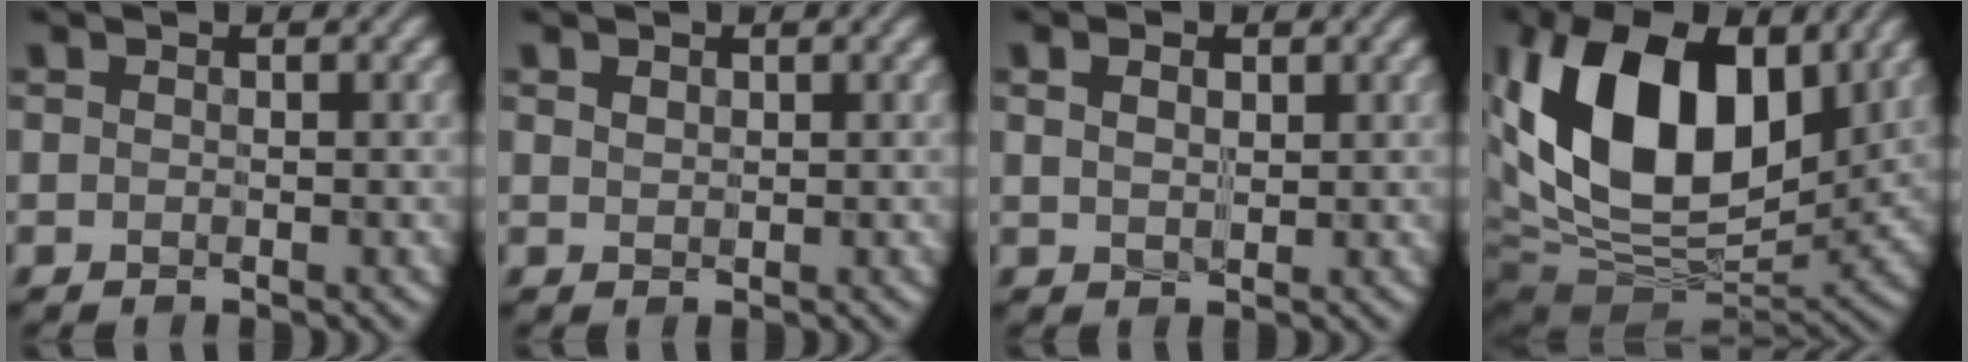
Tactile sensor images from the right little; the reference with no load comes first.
{"total": 0.9, "force": [0.5, 0.6, 0.4], "torque": [-0.011, -0.001, 0.009]}
{"total": 1.6, "force": [0.5, 1.0, 1.2], "torque": [-0.025, -0.002, 0.011]}
{"total": 16.0, "force": [4.0, 9.8, 12.0], "torque": [-0.219, 0.011, 0.064]}